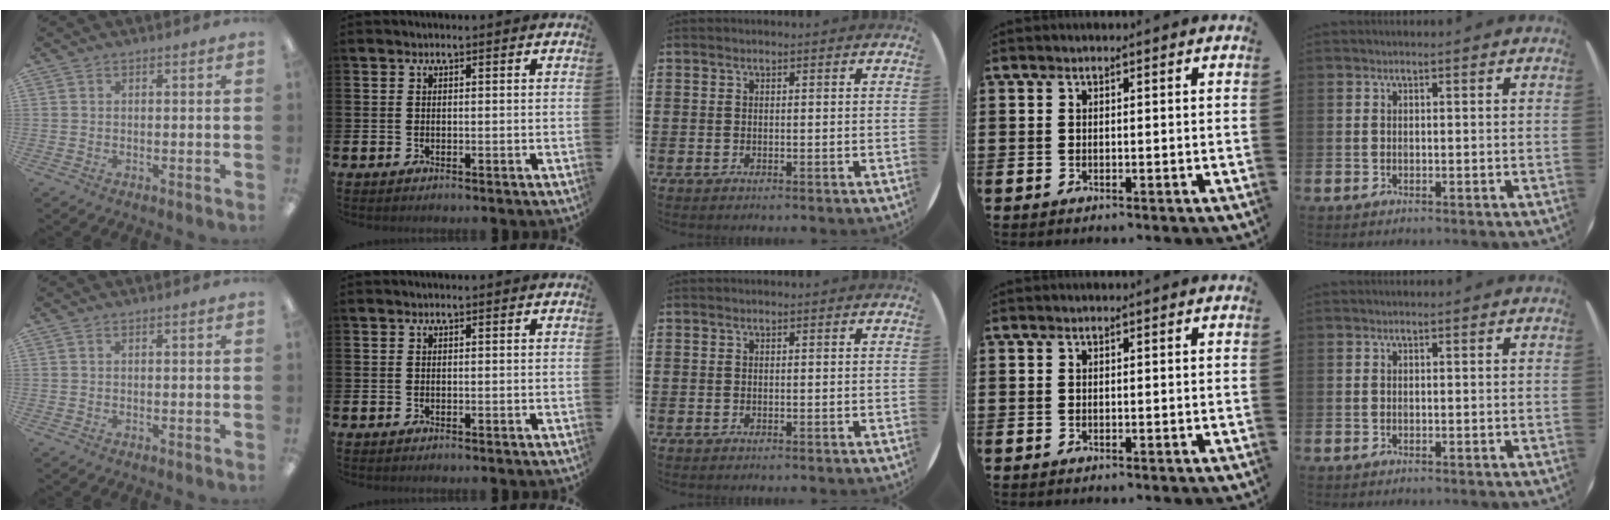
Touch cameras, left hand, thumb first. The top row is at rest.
{}